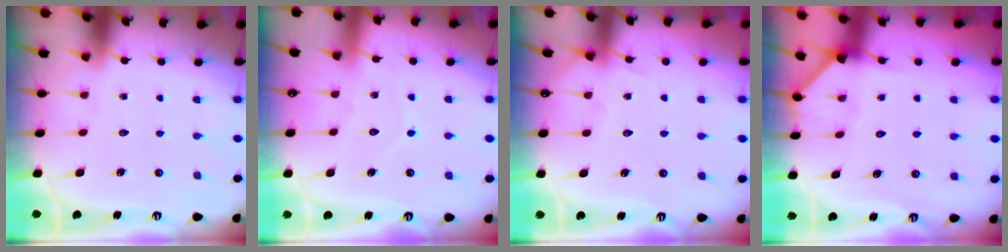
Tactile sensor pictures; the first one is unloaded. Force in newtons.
{"total": 5.2, "press": 5.1, "slide": 0.5}
{"total": 4.5, "press": 4.5, "slide": 0.6}
{"total": 2.8, "press": 2.8, "slide": 0.2}